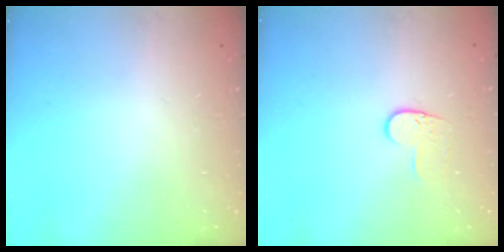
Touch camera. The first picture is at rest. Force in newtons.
{"total": 5.8, "press": 5.7, "slide": 0.4}